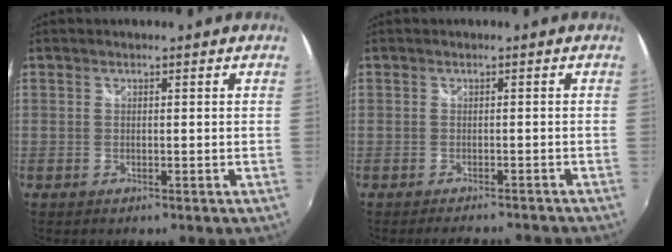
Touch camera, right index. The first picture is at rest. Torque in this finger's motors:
{"motor_torque": [-0.79, 0.15, -0.53, -0.11]}